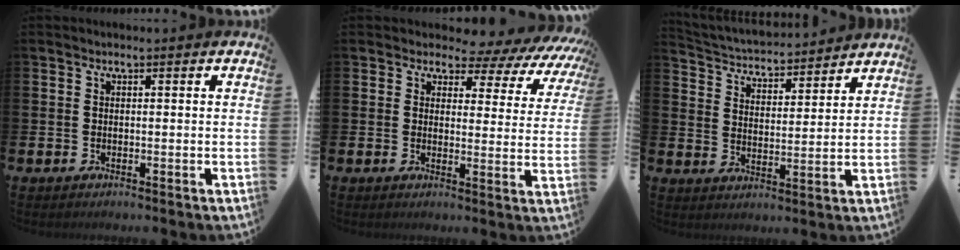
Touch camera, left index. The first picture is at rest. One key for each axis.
{"total": 3.1, "fx": 2.1, "fy": 2.2, "fz": 0.7, "tx": -0.009, "ty": -0.033, "tz": 0.020}
{"total": 4.0, "fx": 3.9, "fy": 0.9, "fz": 0.1, "tx": -0.024, "ty": -0.038, "tz": 0.061}